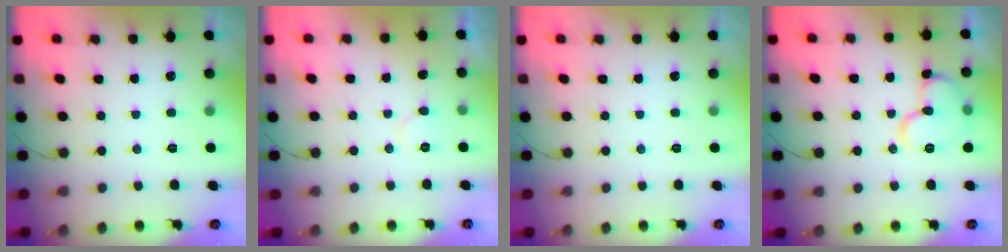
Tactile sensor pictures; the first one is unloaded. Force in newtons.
{"total": 4.8, "press": 4.8, "slide": 0.4}
{"total": 0.0}
{"total": 11.3, "press": 11.1, "slide": 1.6}